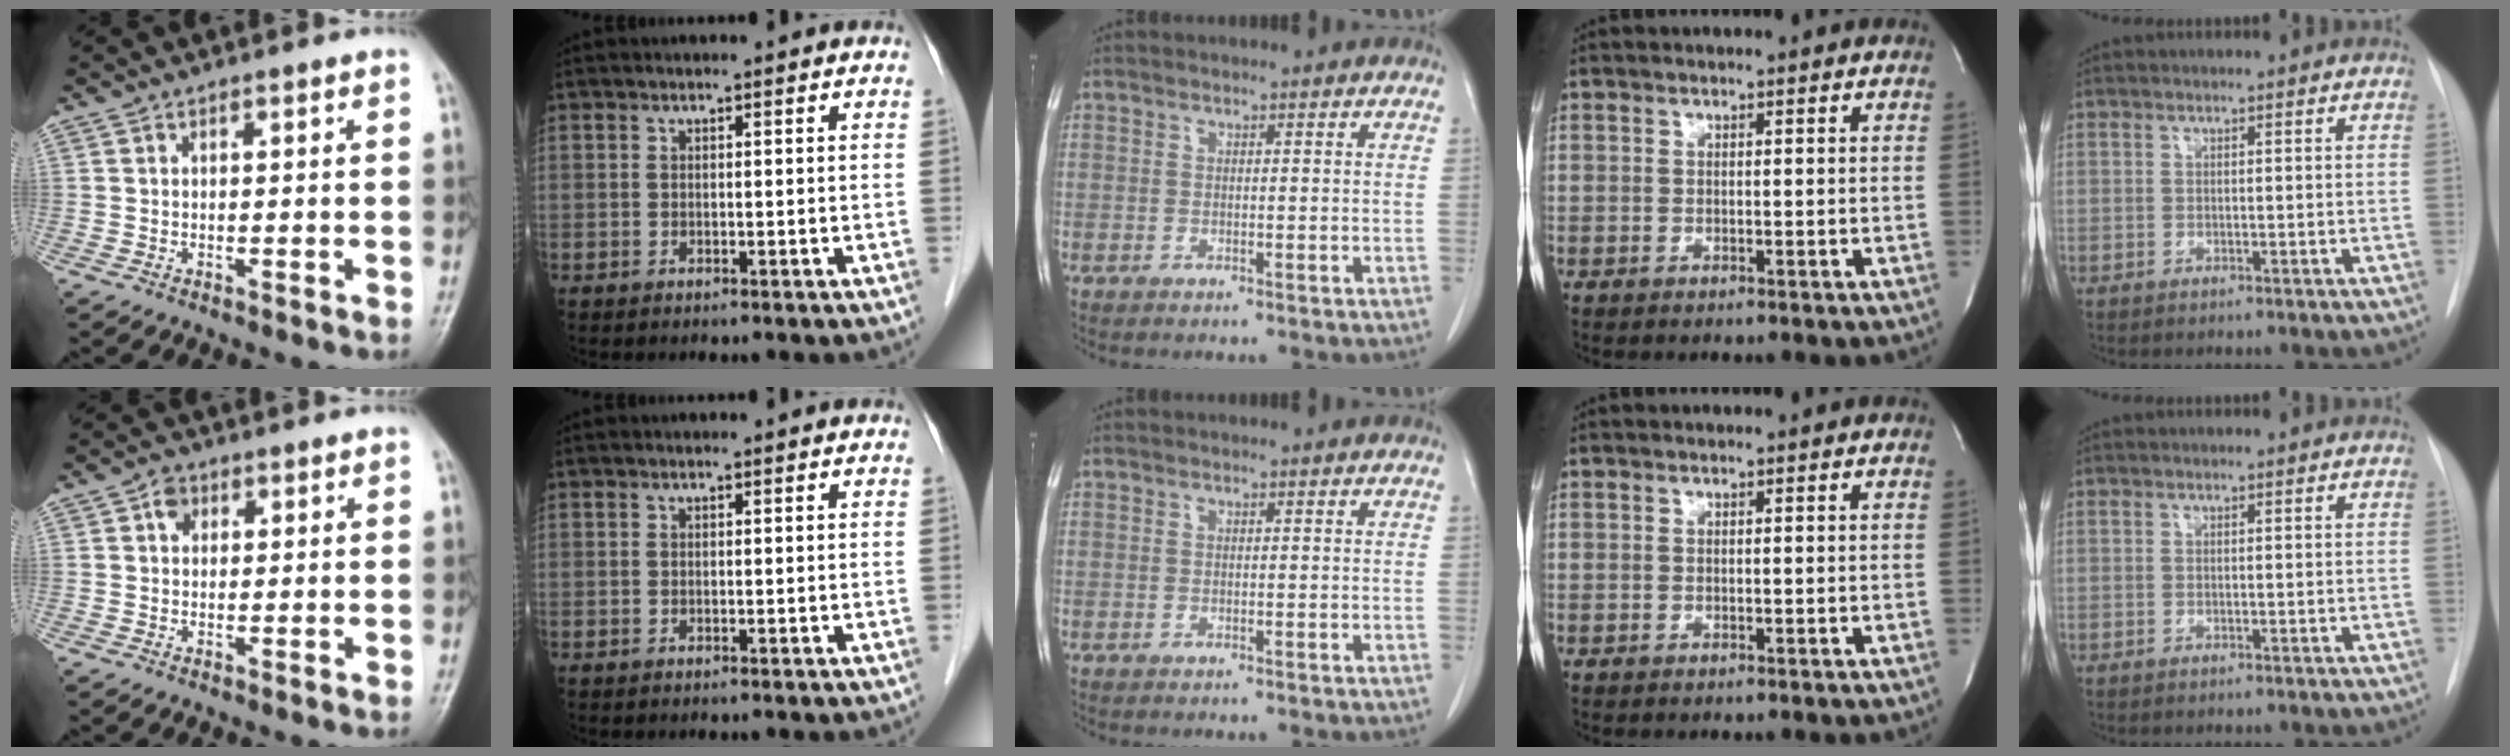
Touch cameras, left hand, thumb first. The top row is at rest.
{"thumb": {"total": 2.7, "force": [0.9, 2.1, 1.4], "torque": [-0.009, 0.001, 0.011]}}